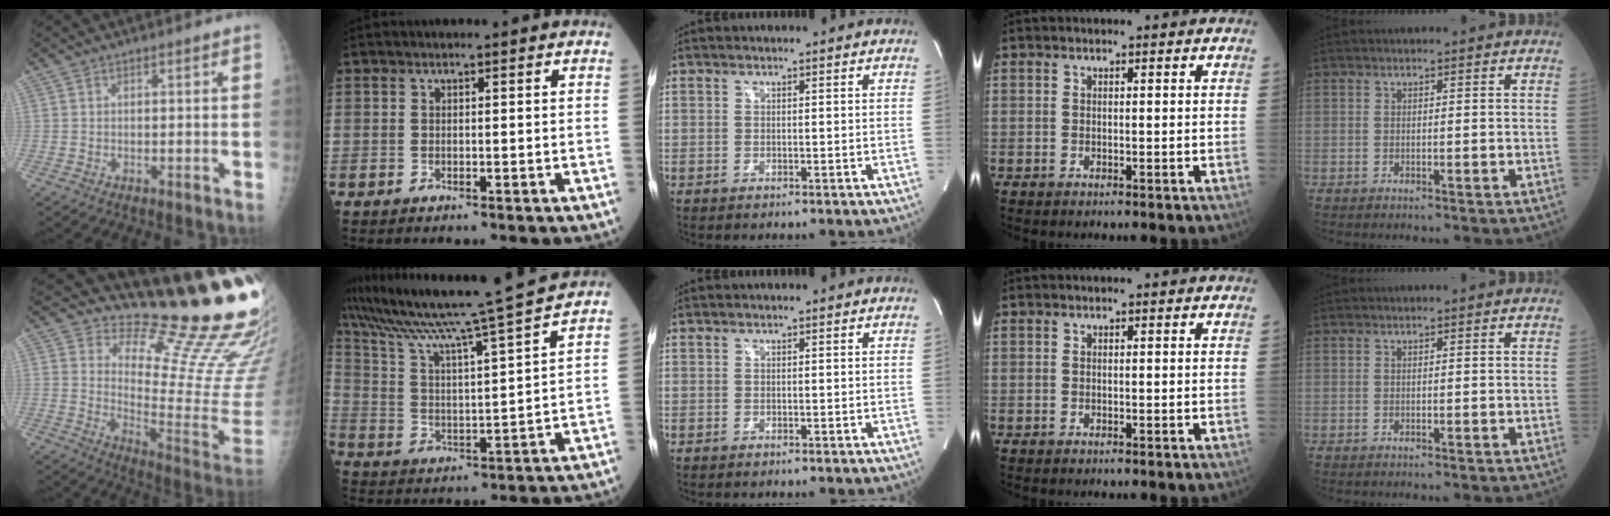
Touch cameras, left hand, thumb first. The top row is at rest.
{"thumb": {"total": 21.4, "force": [18.8, 2.9, 9.7], "torque": [-0.102, -0.204, 0.248]}, "index": {"total": 18.4, "force": [16.2, -3.1, 8.1], "torque": [-0.151, -0.032, 0.251]}}